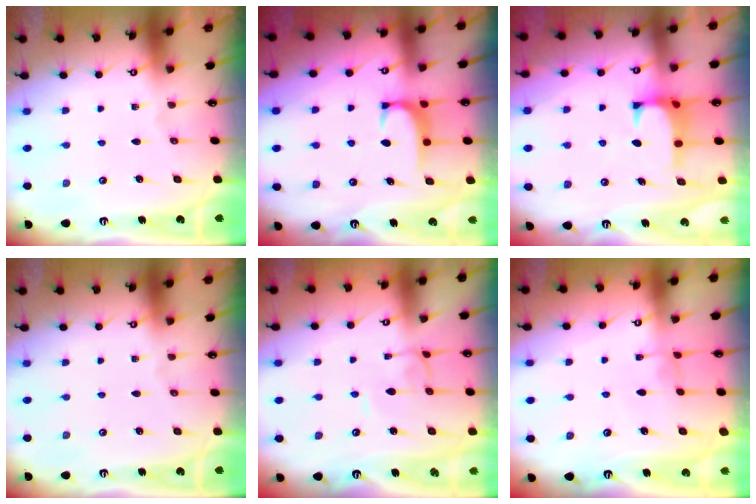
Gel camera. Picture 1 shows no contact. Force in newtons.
{"total": 1.6, "press": 1.6, "slide": 0.5}
{"total": 0.7, "press": 0.0, "slide": 0.7}
{"total": 0.0}
{"total": 1.8, "press": 1.7, "slide": 0.3}
{"total": 1.0, "press": 0.9, "slide": 0.5}